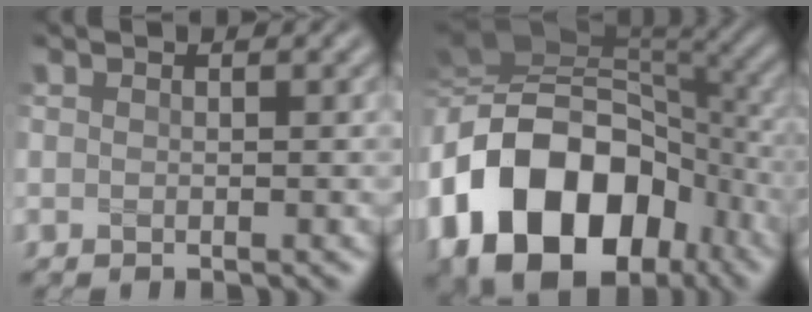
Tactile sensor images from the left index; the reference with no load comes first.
{"total": 17.3, "force": [-5.2, 11.9, 11.4], "torque": [-0.220, -0.005, -0.093]}